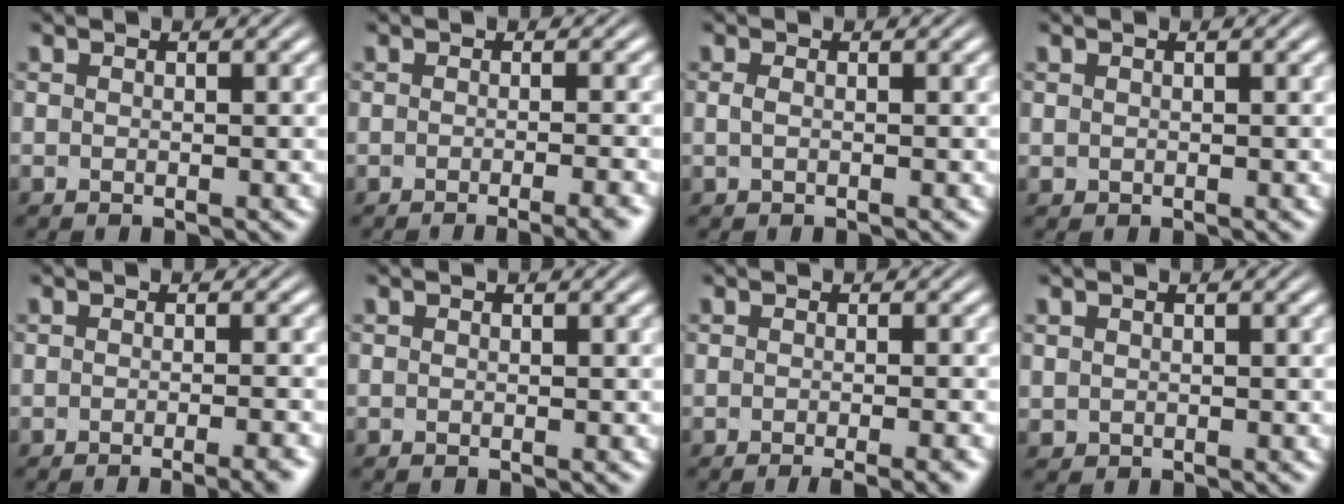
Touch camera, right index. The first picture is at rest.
{"total": 3.3, "force": [-2.7, 0.2, 2.0], "torque": [-0.014, 0.004, -0.043]}
{"total": 0.6, "force": [-0.1, -0.2, 0.6], "torque": [-0.013, -0.004, 0.003]}
{"total": 0.6, "force": [0.2, 0.5, 0.1], "torque": [-0.011, -0.008, 0.010]}
{"total": 3.0, "force": [-2.4, 0.1, 1.8], "torque": [-0.013, 0.005, -0.038]}
{"total": 0.0}
{"total": 3.1, "force": [-2.5, 0.2, 1.8], "torque": [-0.010, 0.005, -0.040]}
{"total": 1.1, "force": [0.6, 0.8, 0.4], "torque": [-0.015, -0.008, 0.018]}